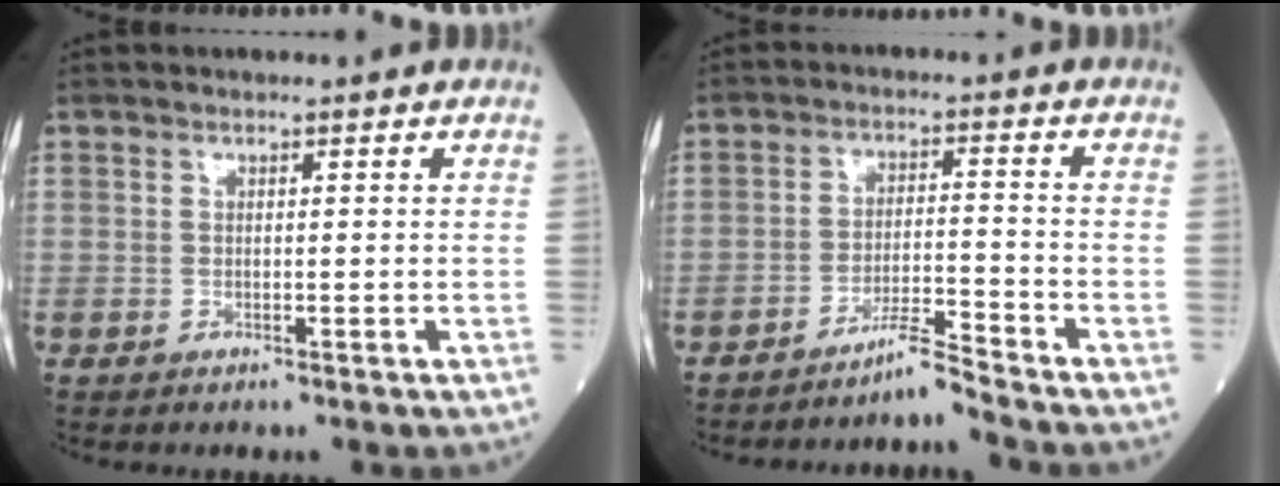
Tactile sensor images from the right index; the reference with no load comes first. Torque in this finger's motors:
{"motor_torque": [0.03, -0.06, 0.04, 0.00]}